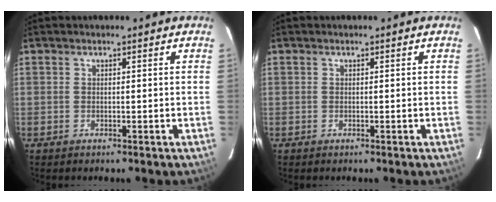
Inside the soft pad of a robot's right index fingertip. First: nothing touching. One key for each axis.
{"total": 0.0}